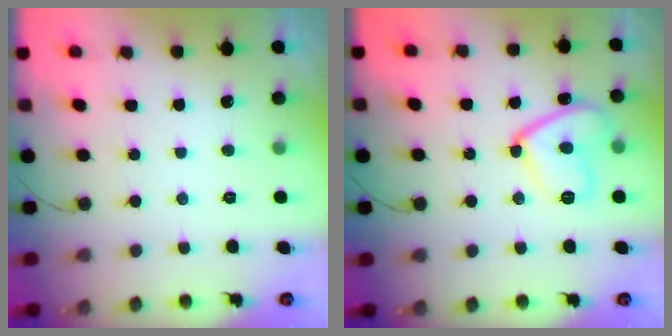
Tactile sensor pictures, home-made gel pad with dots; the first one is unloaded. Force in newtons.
{"total": 13.2, "press": 13.2, "slide": 1.1}